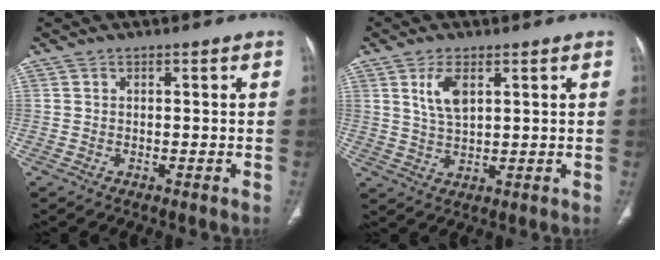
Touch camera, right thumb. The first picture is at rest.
{"total": 5.5, "force": [2.3, 2.4, 4.4], "torque": [-0.086, -0.011, 0.051]}